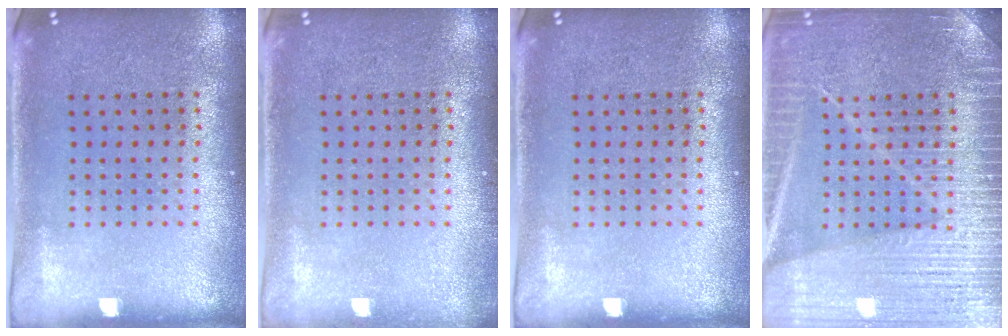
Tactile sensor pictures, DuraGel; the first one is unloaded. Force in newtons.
{"total": 0.6, "press": 0.6, "slide": 0.1}
{"total": 0.0}
{"total": 6.8, "press": 6.7, "slide": 1.0}